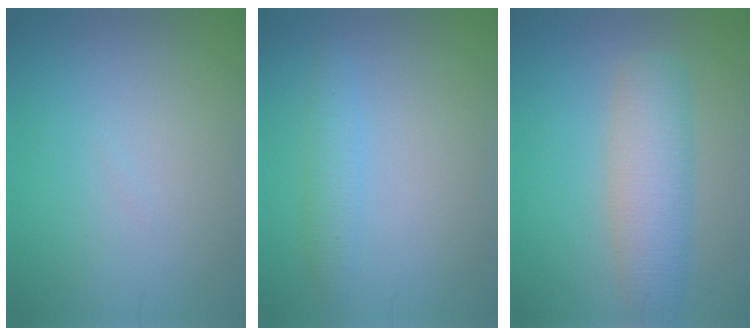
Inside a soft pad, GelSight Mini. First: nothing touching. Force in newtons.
{"total": 1.8, "press": 1.8, "slide": 0.1}
{"total": 5.2, "press": 5.2, "slide": 0.2}